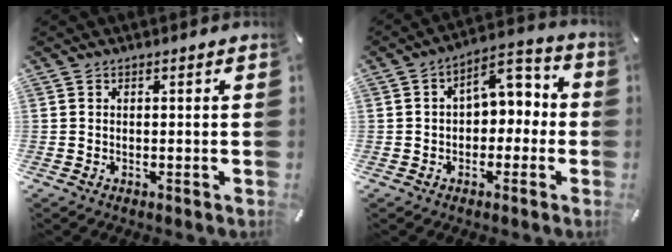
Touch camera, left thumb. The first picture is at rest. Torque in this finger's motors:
{"motor_torque": [0.23, 0.23, 0.04, -0.03, 0.16]}